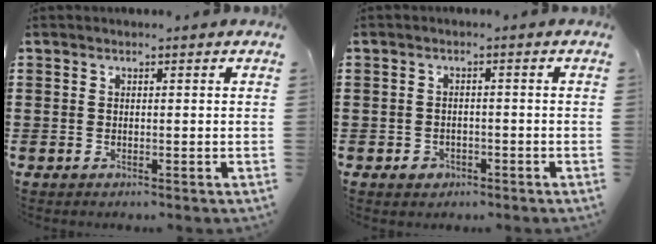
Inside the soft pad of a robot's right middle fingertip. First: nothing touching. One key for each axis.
{"total": 1.6, "fx": -1.0, "fy": 1.2, "fz": 0.5, "tx": -0.013, "ty": 0.002, "tz": -0.022}